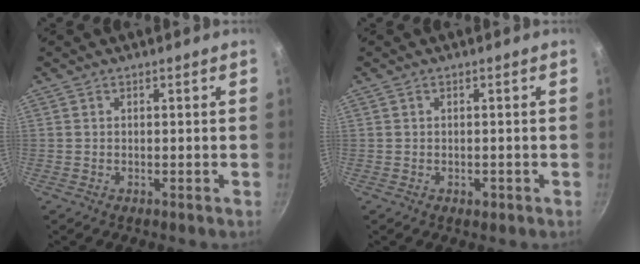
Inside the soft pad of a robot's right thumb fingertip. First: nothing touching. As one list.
[{"total": 1.3, "force": [-0.5, 0.9, 0.9], "torque": [-0.007, 0.000, -0.007]}]